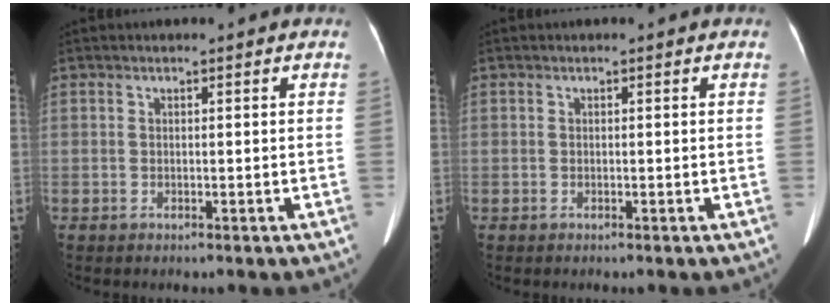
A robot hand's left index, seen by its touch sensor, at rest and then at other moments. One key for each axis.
{"total": 0.0}